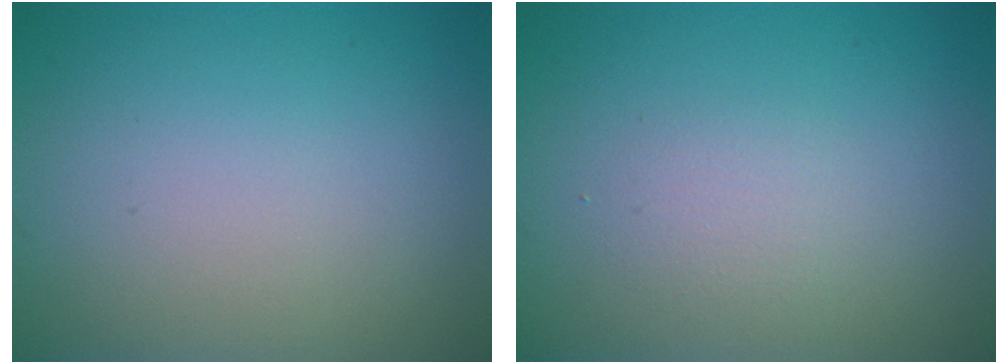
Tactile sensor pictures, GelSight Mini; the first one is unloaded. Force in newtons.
{"total": 1.3, "press": 1.3, "slide": 0.1}